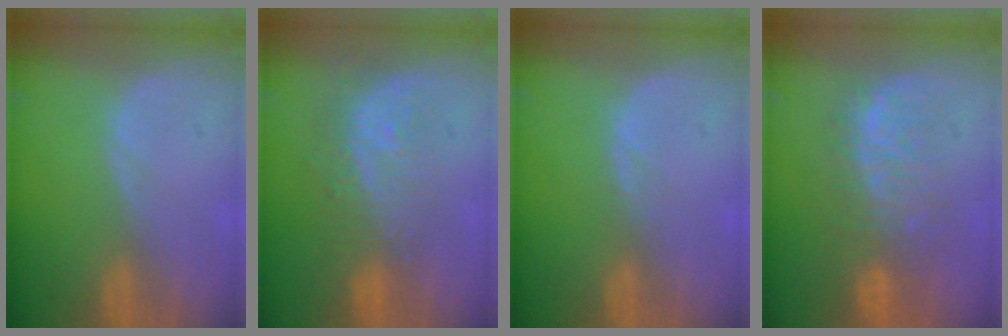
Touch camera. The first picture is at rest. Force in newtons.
{"total": 9.3, "press": 8.1, "slide": 4.5}
{"total": 0.8, "press": 0.8, "slide": 0.3}
{"total": 8.7, "press": 8.1, "slide": 3.1}